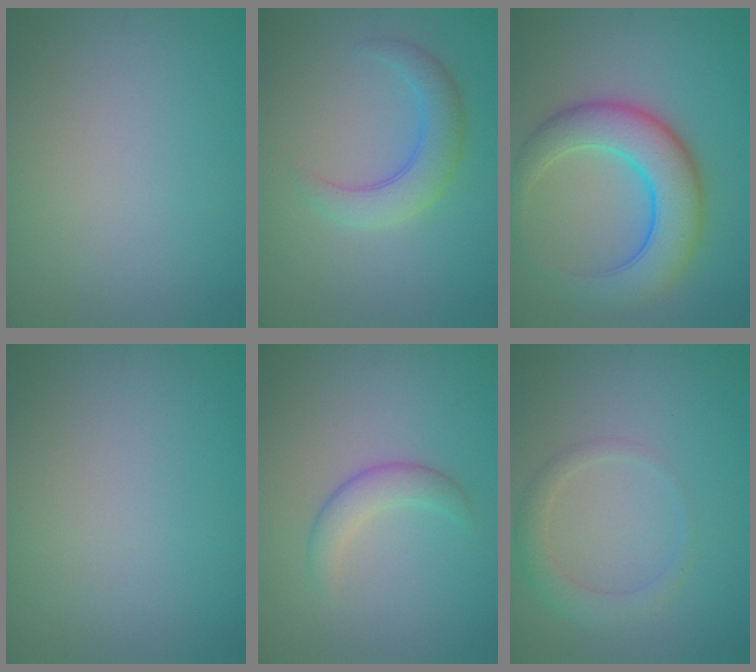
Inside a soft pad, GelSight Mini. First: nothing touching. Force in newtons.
{"total": 3.6, "press": 3.6, "slide": 0.1}
{"total": 7.8, "press": 7.8, "slide": 0.1}
{"total": 0.0}
{"total": 2.3, "press": 2.3, "slide": 0.0}
{"total": 2.2, "press": 2.2, "slide": 0.3}